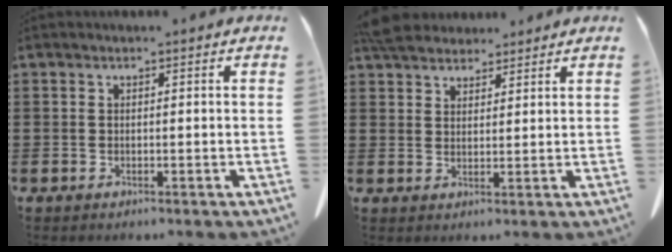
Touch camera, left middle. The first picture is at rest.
{"total": 4.7, "force": [4.4, 1.4, 0.8], "torque": [-0.031, -0.005, 0.087]}